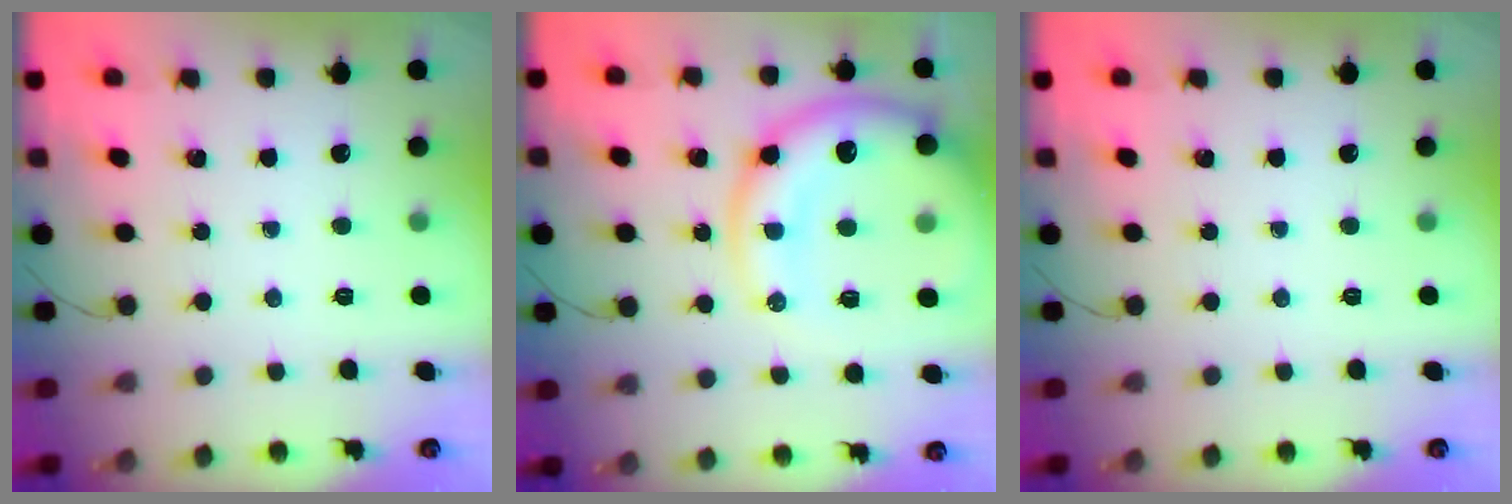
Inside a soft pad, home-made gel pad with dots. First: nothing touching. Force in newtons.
{"total": 18.0, "press": 17.7, "slide": 3.5}
{"total": 0.0}